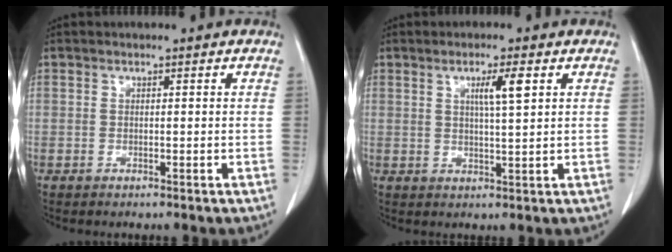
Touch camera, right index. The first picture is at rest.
{"total": 4.2, "force": [1.6, 0.0, 3.9], "torque": [-0.064, -0.001, 0.026]}